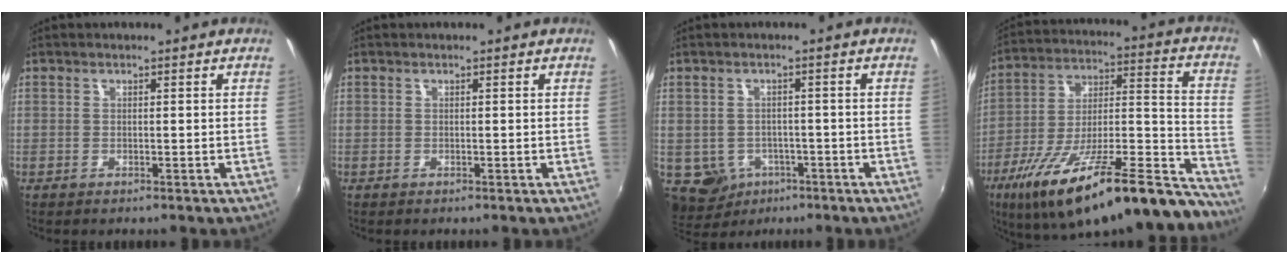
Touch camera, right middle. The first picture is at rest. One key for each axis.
{"total": 0.0}
{"total": 8.1, "fx": -3.3, "fy": 6.9, "fz": 2.7, "tx": -0.080, "ty": -0.008, "tz": -0.033}
{"total": 30.7, "fx": -22.5, "fy": 6.9, "fz": 19.7, "tx": -0.289, "ty": -0.023, "tz": -0.340}